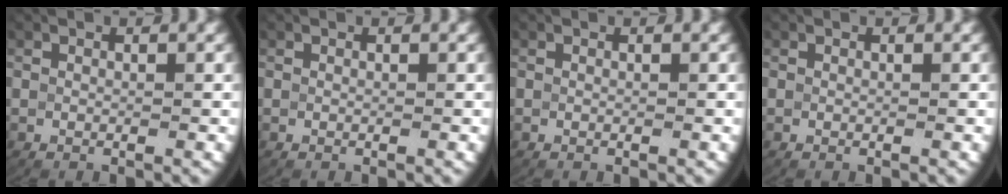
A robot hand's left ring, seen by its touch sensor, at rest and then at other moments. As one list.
[{"total": 0.0}, {"total": 0.0}, {"total": 0.0}]